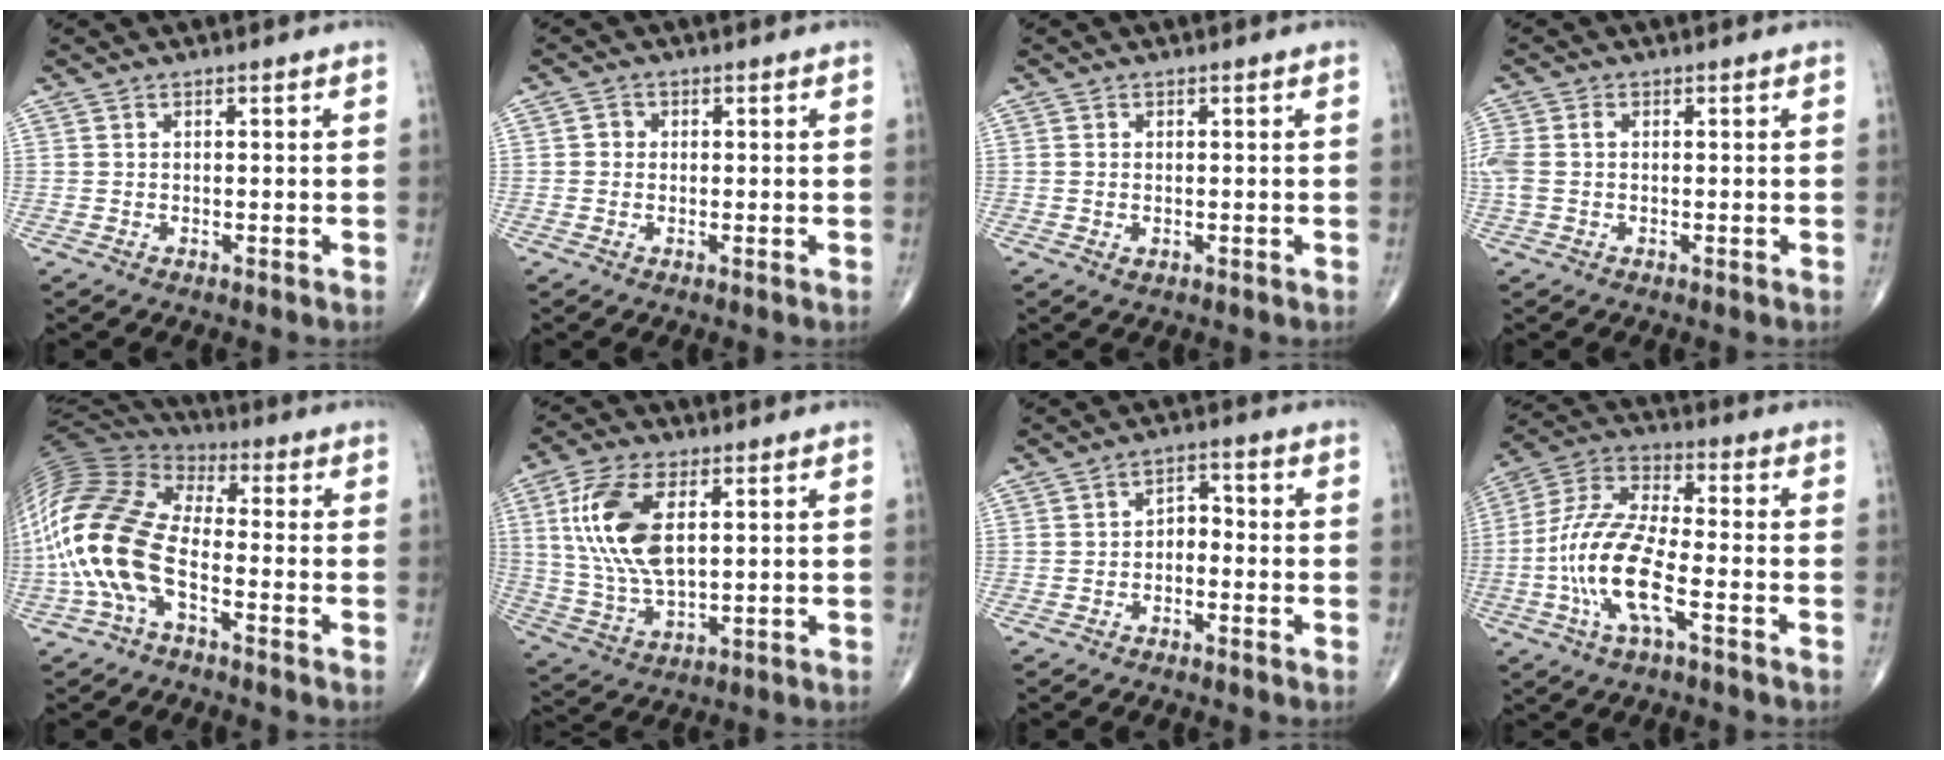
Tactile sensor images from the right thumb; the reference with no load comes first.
{"total": 1.6, "force": [0.0, 1.5, 0.5], "torque": [0.000, 0.004, -0.003]}
{"total": 1.0, "force": [-0.1, 0.7, 0.7], "torque": [-0.013, -0.001, -0.001]}
{"total": 4.0, "force": [0.0, 2.7, 3.0], "torque": [-0.095, 0.013, -0.001]}
{"total": 17.7, "force": [-4.8, 8.6, 14.8], "torque": [-0.327, 0.045, -0.099]}
{"total": 14.3, "force": [3.6, 6.9, 12.0], "torque": [-0.248, -0.008, 0.075]}
{"total": 3.3, "force": [-1.2, 2.2, 2.2], "torque": [-0.020, 0.028, -0.030]}
{"total": 14.4, "force": [-4.3, 4.8, 12.9], "torque": [-0.277, 0.030, -0.087]}